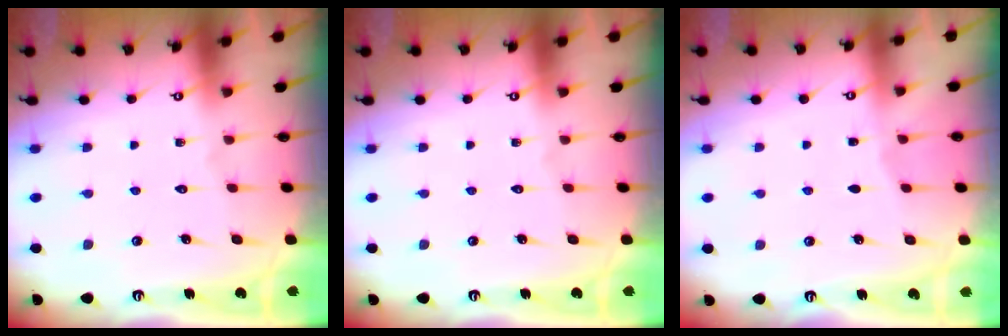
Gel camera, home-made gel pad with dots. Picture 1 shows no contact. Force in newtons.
{"total": 0.0}
{"total": 1.8, "press": 1.8, "slide": 0.2}